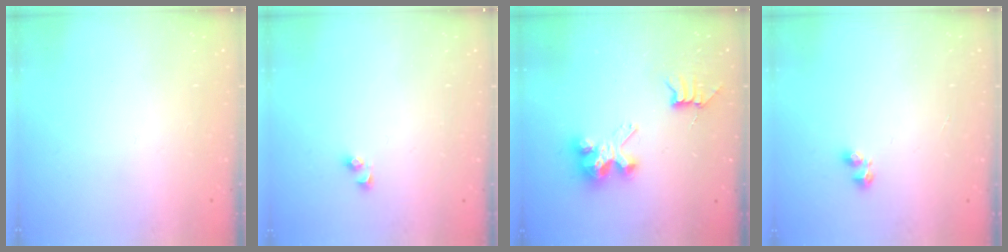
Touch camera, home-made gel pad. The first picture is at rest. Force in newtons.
{"total": 2.3, "press": 2.3, "slide": 0.2}
{"total": 7.8, "press": 7.7, "slide": 0.5}
{"total": 2.2, "press": 2.1, "slide": 0.7}